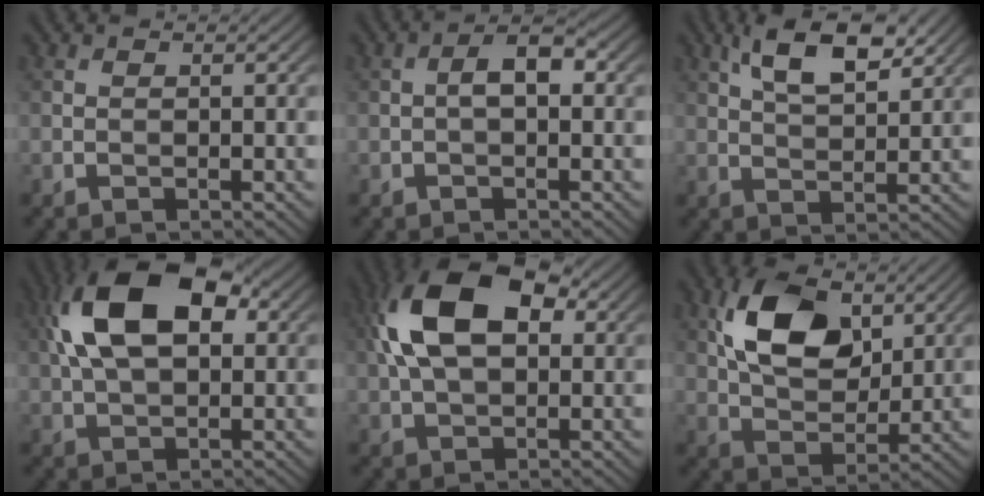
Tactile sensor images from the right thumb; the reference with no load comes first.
{"total": 3.2, "force": [-0.1, 1.5, 2.8], "torque": [-0.048, 0.011, -0.008]}
{"total": 7.6, "force": [4.1, 2.9, 5.7], "torque": [-0.114, 0.009, 0.080]}
{"total": 13.1, "force": [3.6, 7.1, 10.4], "torque": [-0.209, 0.022, 0.058]}
{"total": 12.6, "force": [3.3, 7.1, 9.9], "torque": [-0.206, 0.021, 0.052]}
{"total": 11.3, "force": [4.2, 6.7, 8.1], "torque": [-0.169, 0.011, 0.077]}